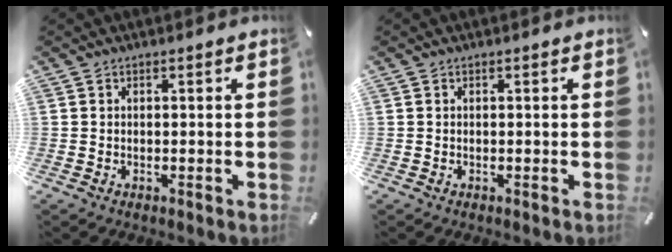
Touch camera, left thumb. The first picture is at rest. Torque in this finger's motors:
{"motor_torque": [0.00, 0.00, 0.00, 0.00, 0.00]}